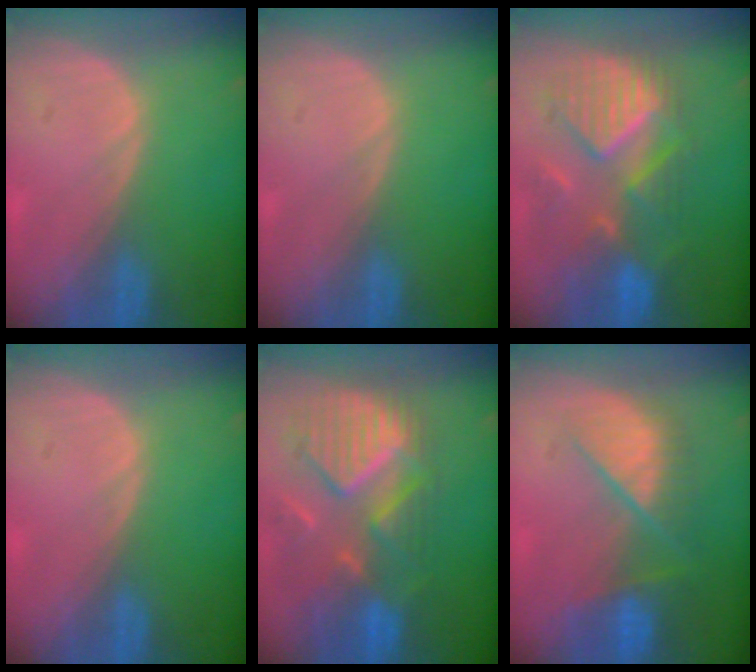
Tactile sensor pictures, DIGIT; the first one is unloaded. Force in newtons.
{"total": 0.0}
{"total": 10.2, "press": 9.5, "slide": 3.7}
{"total": 0.0}
{"total": 11.7, "press": 10.3, "slide": 5.6}
{"total": 9.6, "press": 8.2, "slide": 5.1}